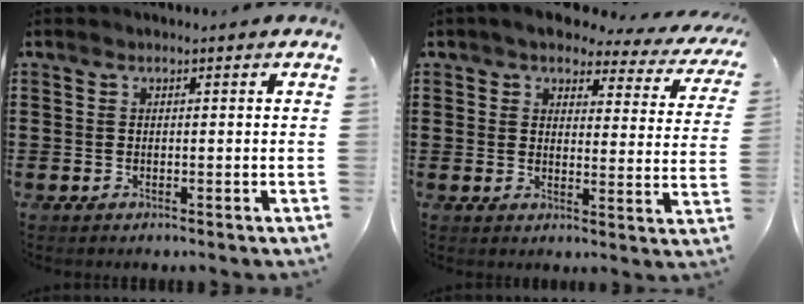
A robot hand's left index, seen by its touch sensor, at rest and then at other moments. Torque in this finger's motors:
{"motor_torque": [2.14, 0.00, 0.62, -0.03]}